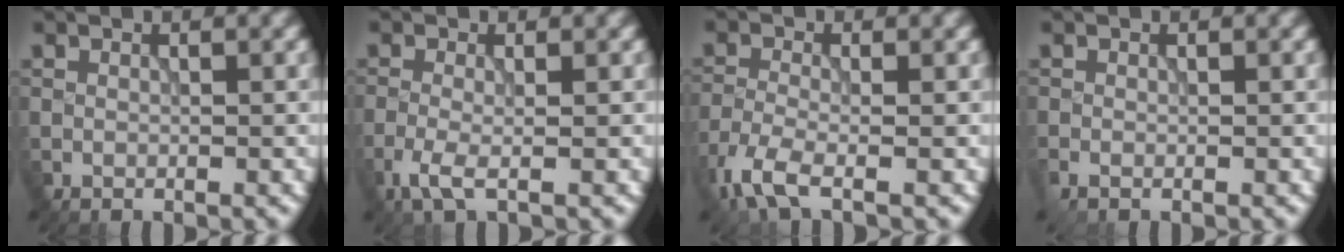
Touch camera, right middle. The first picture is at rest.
{"total": 2.3, "force": [-1.2, 0.6, 1.9], "torque": [-0.047, -0.005, -0.030]}
{"total": 4.1, "force": [-2.9, 1.1, 2.8], "torque": [-0.069, -0.011, -0.070]}
{"total": 1.0, "force": [-0.5, 0.4, 0.7], "torque": [-0.021, -0.006, -0.012]}